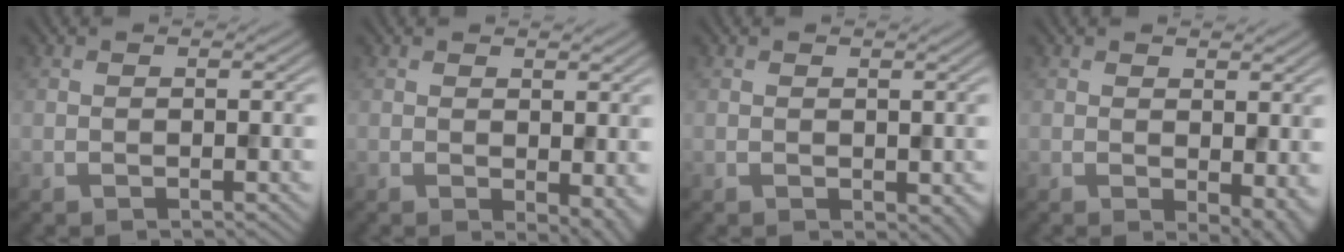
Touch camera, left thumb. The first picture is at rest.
{"total": 3.9, "force": [-0.5, 2.2, 3.1], "torque": [-0.040, -0.011, -0.002]}
{"total": 1.1, "force": [0.2, 0.8, 0.7], "torque": [-0.011, -0.005, 0.009]}
{"total": 4.3, "force": [-0.4, 2.4, 3.5], "torque": [-0.046, -0.012, 0.002]}